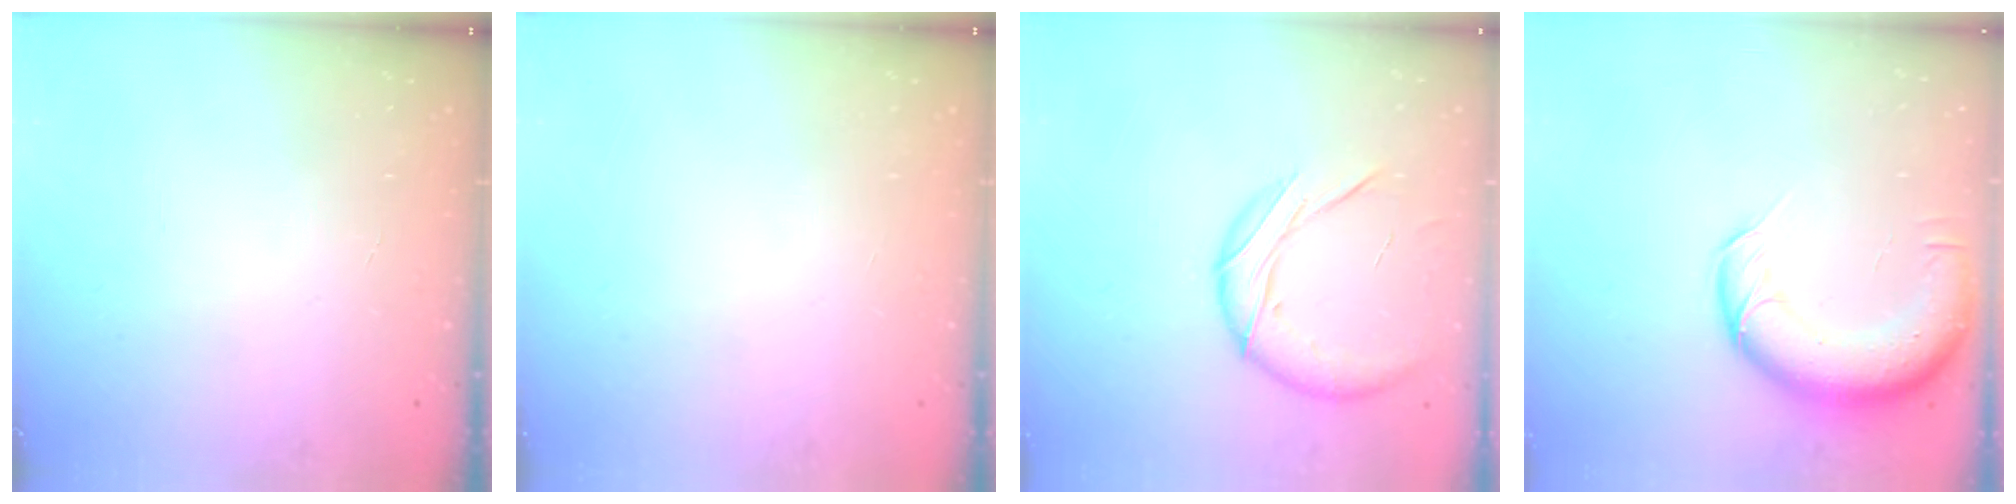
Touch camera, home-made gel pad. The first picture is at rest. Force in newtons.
{"total": 0.0}
{"total": 12.7, "press": 12.6, "slide": 1.8}
{"total": 13.0, "press": 12.5, "slide": 3.3}